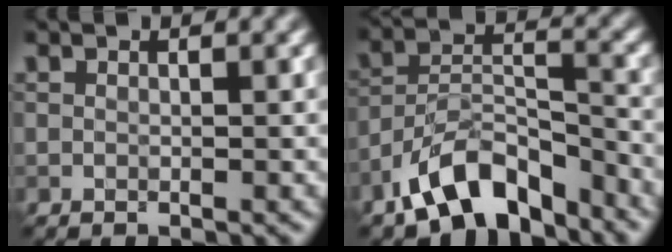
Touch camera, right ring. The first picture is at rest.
{"total": 7.9, "force": [-5.9, 3.3, 4.1], "torque": [-0.060, 0.005, -0.115]}